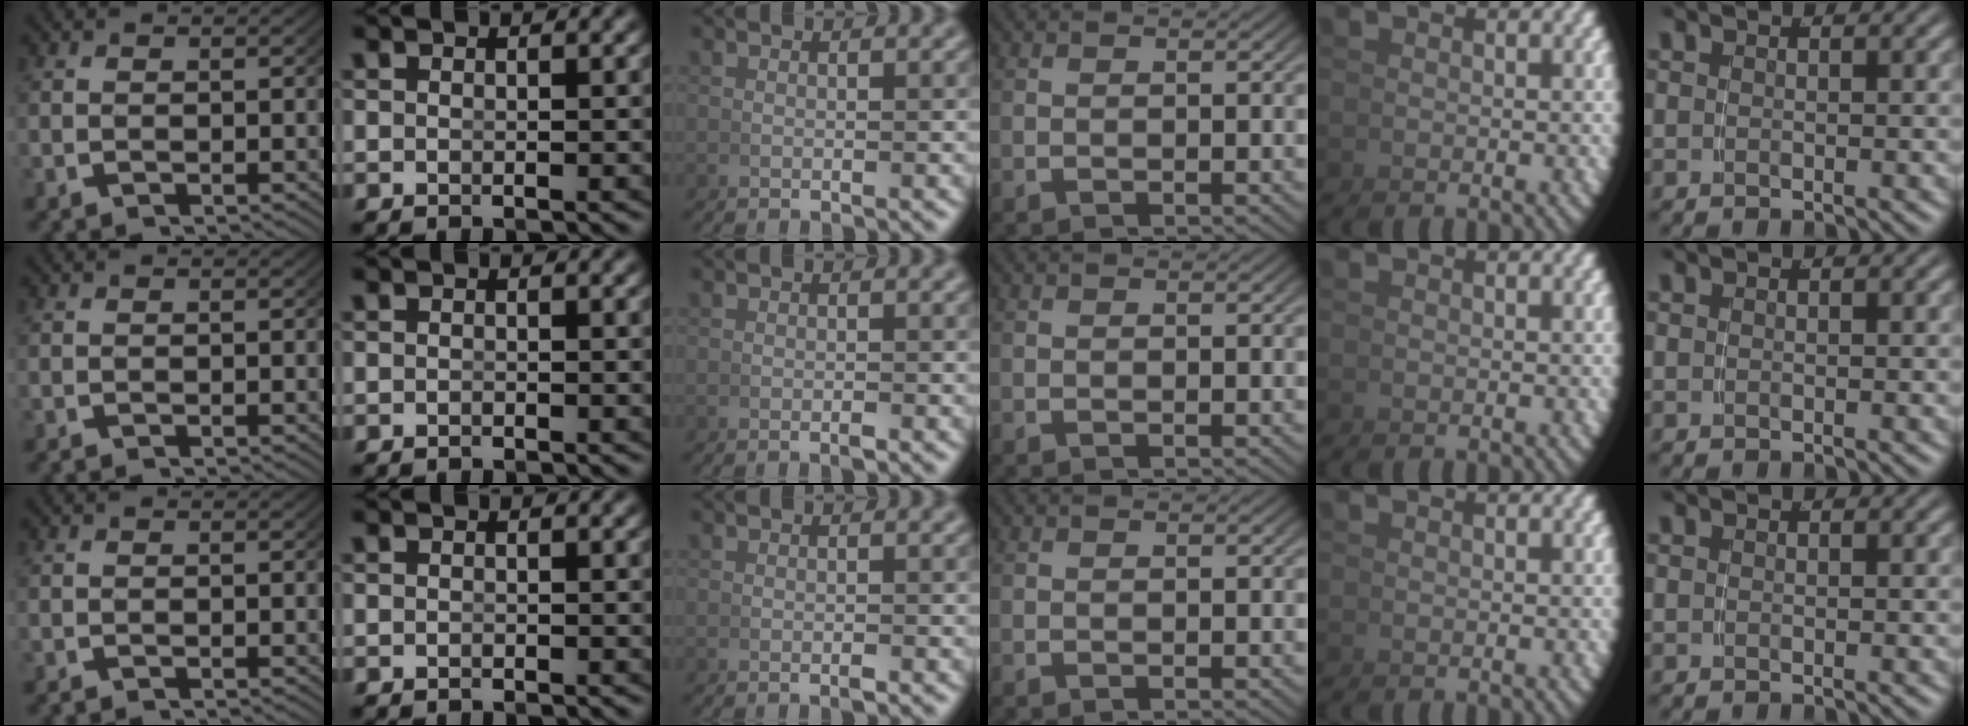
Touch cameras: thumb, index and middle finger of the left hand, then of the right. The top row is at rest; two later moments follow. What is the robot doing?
{"motion": "grasp_and_lifting", "object": "calculator"}